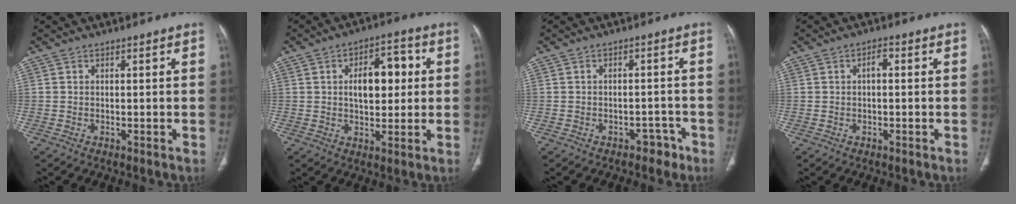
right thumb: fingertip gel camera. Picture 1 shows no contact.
{"total": 10.4, "force": [1.6, 5.8, 8.5], "torque": [-0.098, 0.013, 0.025]}
{"total": 3.3, "force": [-2.2, 2.2, 0.9], "torque": [0.001, 0.025, -0.024]}
{"total": 1.9, "force": [0.2, 0.9, 1.7], "torque": [-0.026, 0.008, -0.001]}